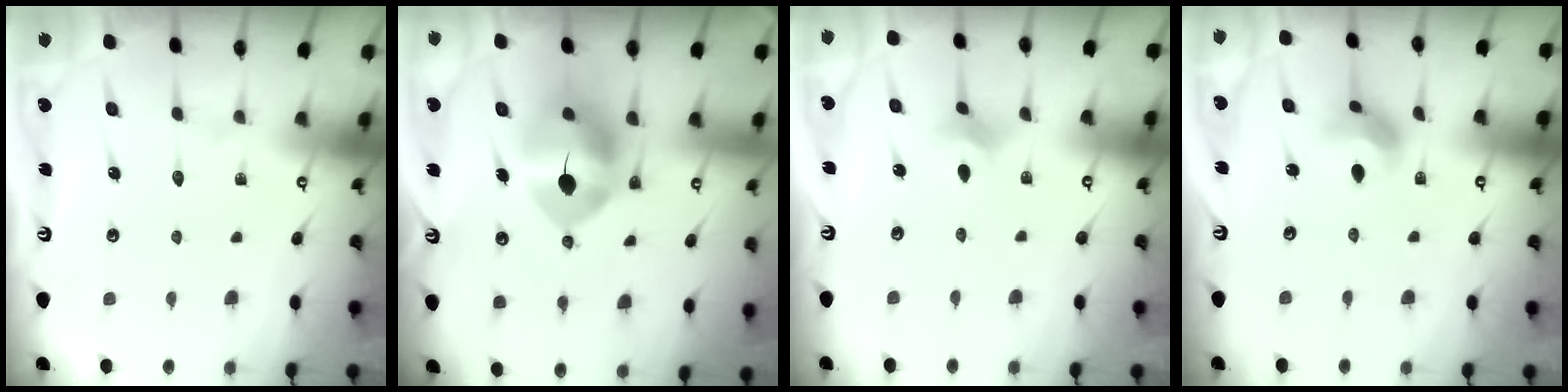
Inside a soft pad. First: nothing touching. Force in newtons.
{"total": 11.0, "press": 10.8, "slide": 1.9}
{"total": 2.9, "press": 2.9, "slide": 0.5}
{"total": 7.5, "press": 7.5, "slide": 0.4}